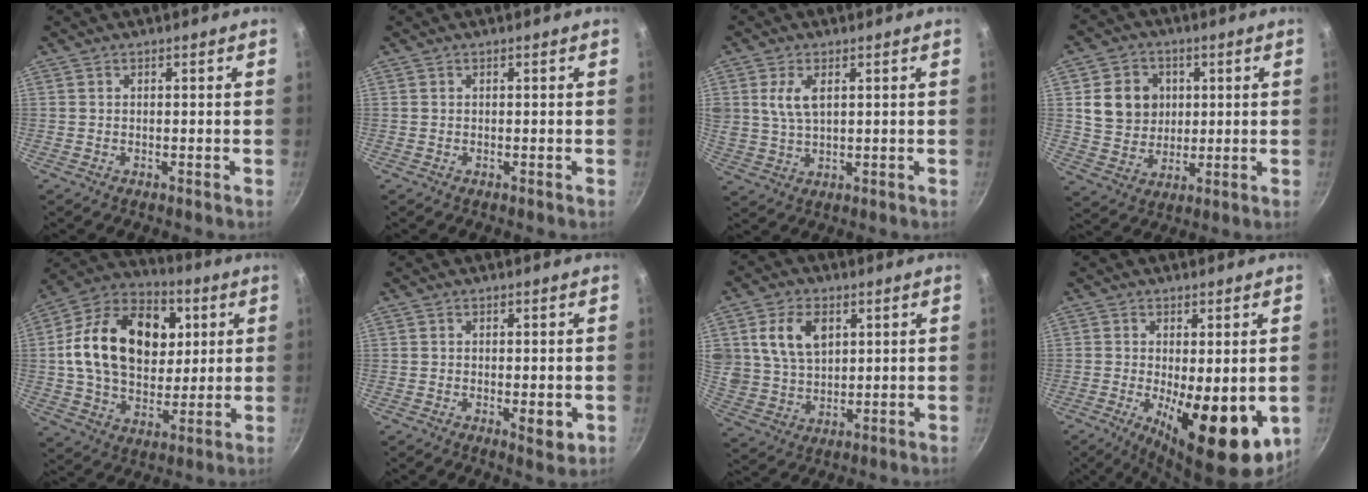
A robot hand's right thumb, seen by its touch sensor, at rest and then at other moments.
{"total": 0.0}
{"total": 5.8, "force": [1.8, 3.2, 4.5], "torque": [-0.086, -0.008, 0.039]}
{"total": 10.5, "force": [2.1, 9.2, 4.6], "torque": [-0.053, -0.002, 0.040]}
{"total": 23.7, "force": [5.0, 16.5, 16.2], "torque": [-0.244, 0.010, 0.076]}
{"total": 3.6, "force": [-0.7, 1.4, 3.2], "torque": [-0.042, -0.008, -0.007]}
{"total": 11.2, "force": [3.9, 7.9, 6.9], "torque": [-0.111, -0.015, 0.079]}
{"total": 14.4, "force": [-2.8, 5.3, 13.1], "torque": [-0.170, -0.015, -0.028]}